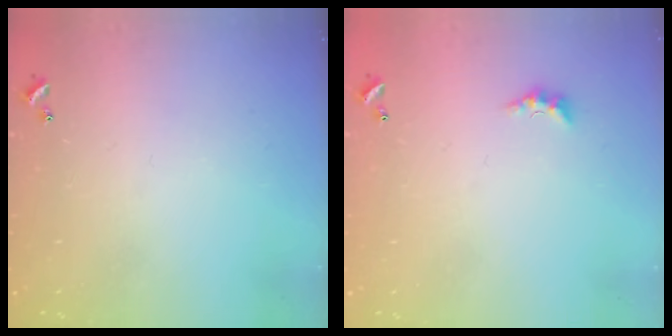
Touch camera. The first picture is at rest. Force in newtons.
{"total": 1.5, "press": 1.4, "slide": 0.5}